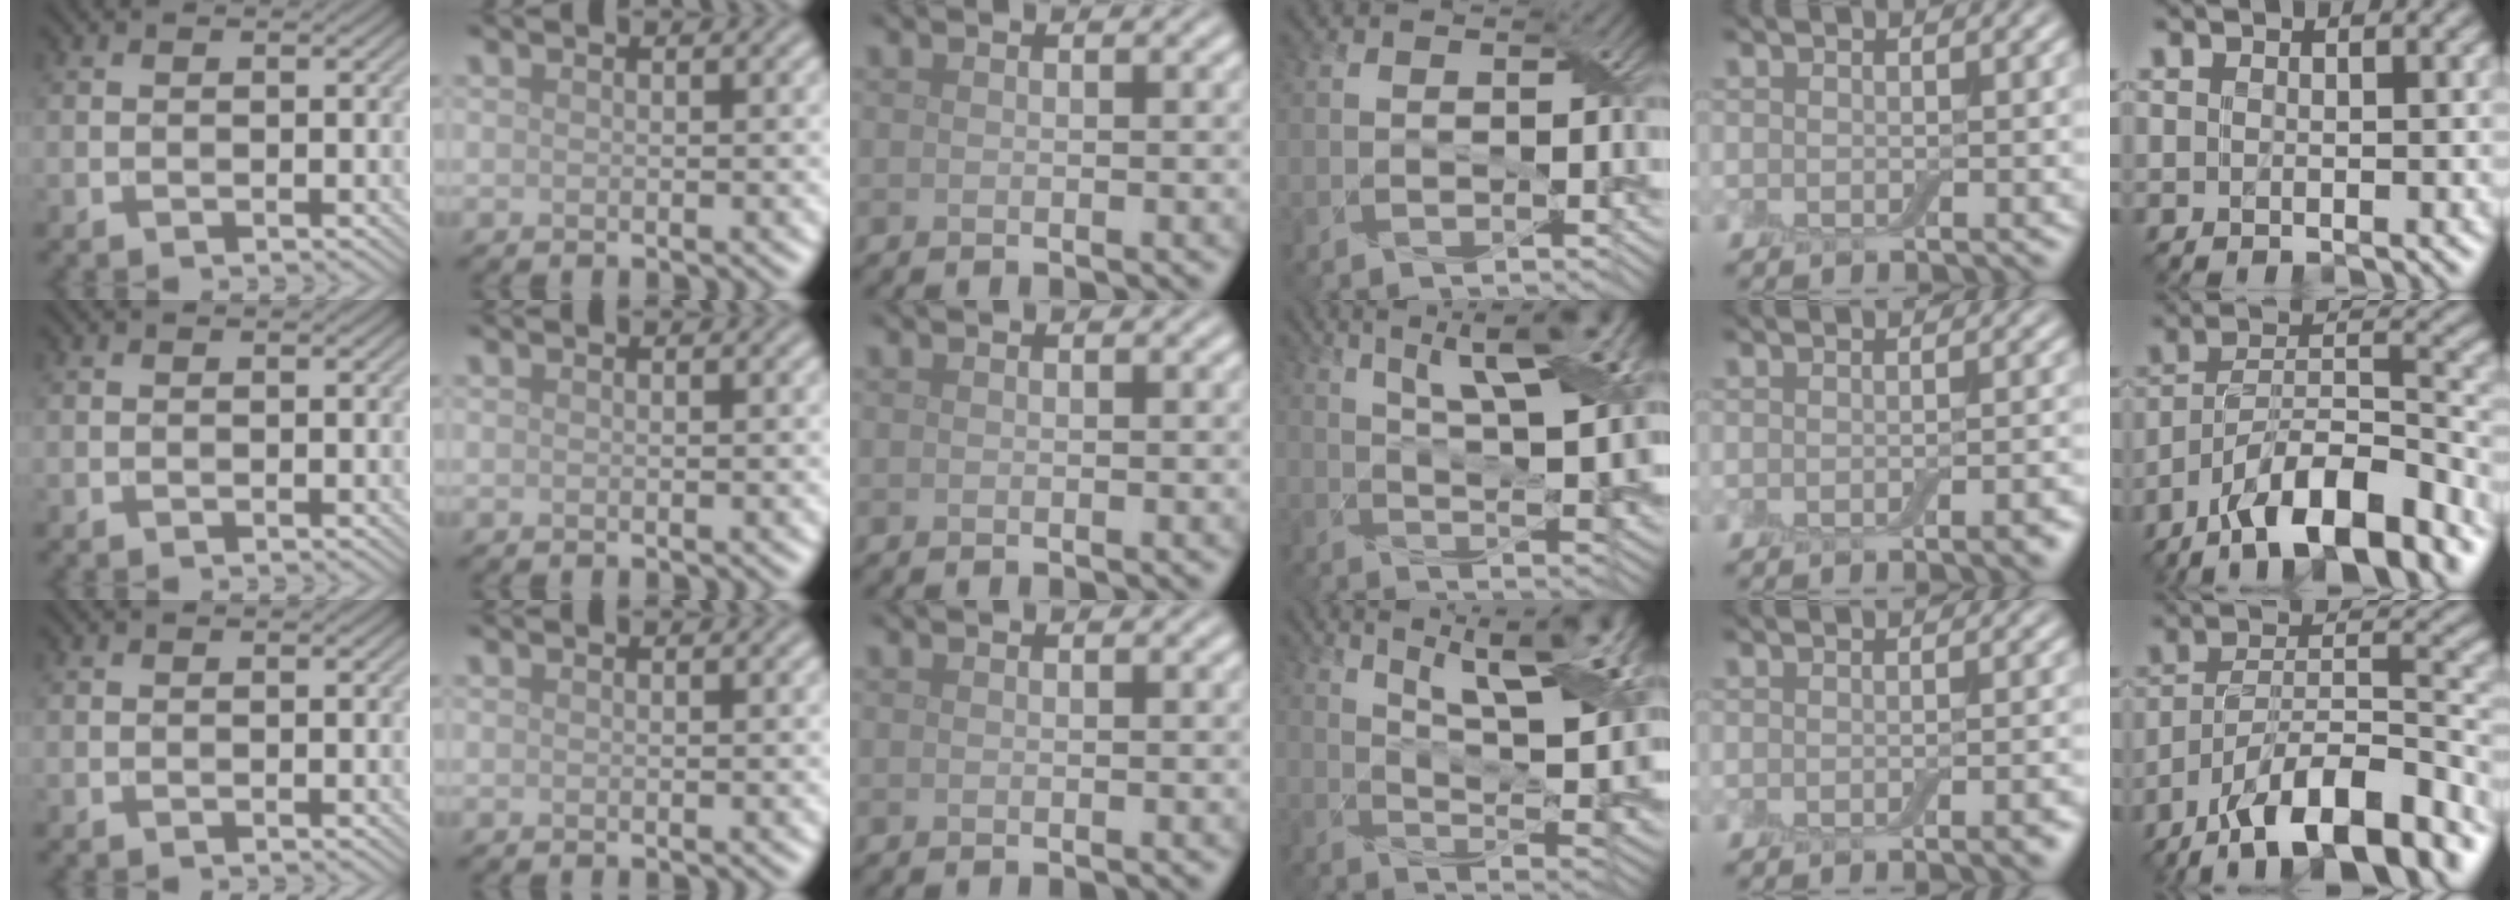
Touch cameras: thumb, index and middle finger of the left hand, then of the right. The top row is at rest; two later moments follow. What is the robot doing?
{"motion": "wrap", "object": "adhesive wrap"}